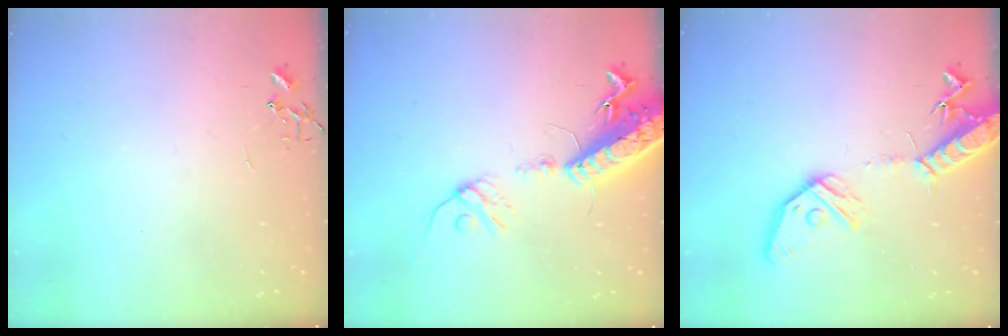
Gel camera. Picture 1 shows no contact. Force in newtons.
{"total": 17.4, "press": 16.9, "slide": 4.1}
{"total": 16.6, "press": 16.2, "slide": 3.2}